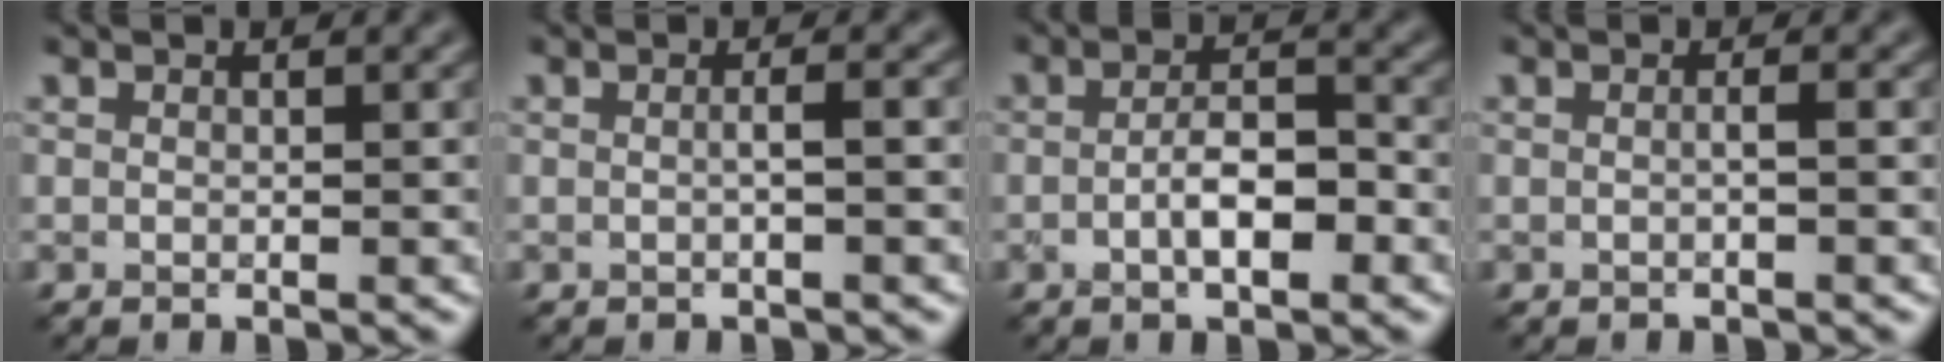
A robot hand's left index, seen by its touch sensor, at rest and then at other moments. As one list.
[{"total": 1.5, "force": [0.0, 0.5, 1.4], "torque": [-0.020, 0.001, -0.008]}, {"total": 3.5, "force": [-1.1, 1.1, 3.1], "torque": [-0.057, 0.005, -0.019]}, {"total": 0.9, "force": [-0.1, 0.3, 0.9], "torque": [-0.013, -0.001, -0.007]}]